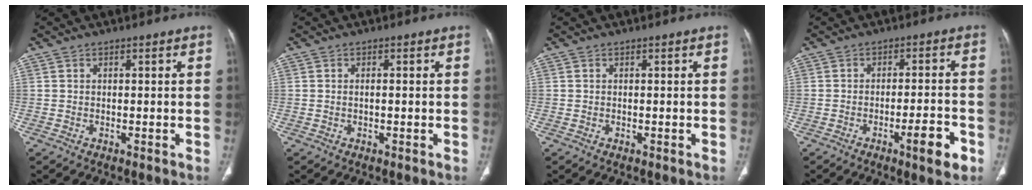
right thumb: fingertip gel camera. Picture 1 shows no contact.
{"total": 0.8, "force": [0.0, 0.2, 0.7], "torque": [-0.020, 0.006, 0.003]}
{"total": 0.0}
{"total": 6.8, "force": [-3.4, 1.3, 5.8], "torque": [-0.080, 0.017, -0.045]}